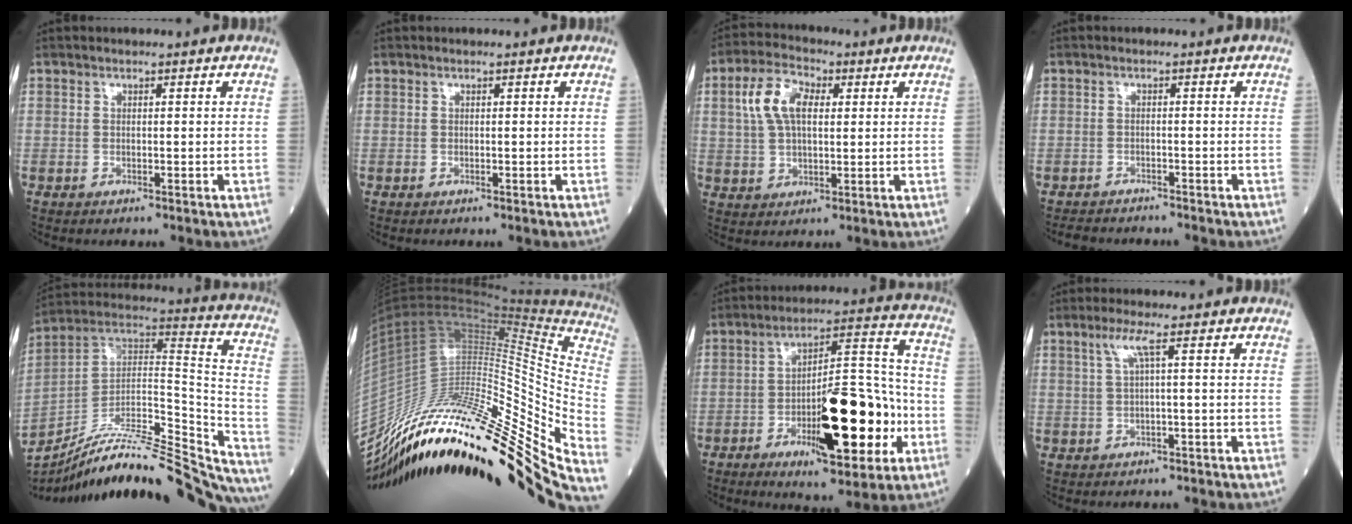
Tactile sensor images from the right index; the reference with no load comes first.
{"total": 0.0}
{"total": 8.3, "force": [2.3, 4.4, 6.7], "torque": [-0.144, 0.022, 0.044]}
{"total": 3.5, "force": [-3.3, 1.1, 0.3], "torque": [-0.004, -0.006, -0.055]}
{"total": 35.9, "force": [-31.9, 5.3, 15.7], "torque": [-0.194, -0.016, -0.463]}
{"total": 35.9, "force": [-24.3, 6.4, 25.7], "torque": [-0.376, -0.006, -0.380]}
{"total": 18.2, "force": [-5.8, 5.1, 16.5], "torque": [-0.260, 0.015, -0.080]}
{"total": 2.3, "force": [0.3, -0.5, 2.2], "torque": [-0.053, 0.007, 0.009]}